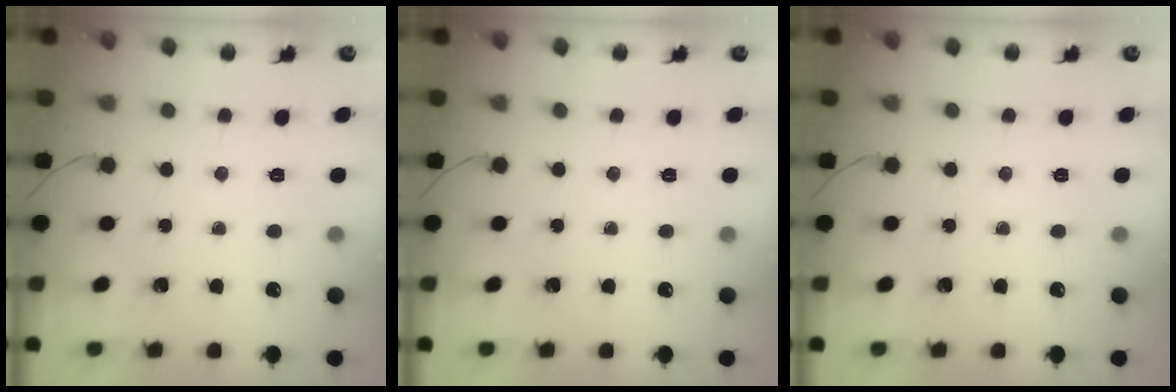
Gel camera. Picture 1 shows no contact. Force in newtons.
{"total": 0.0}
{"total": 0.0}